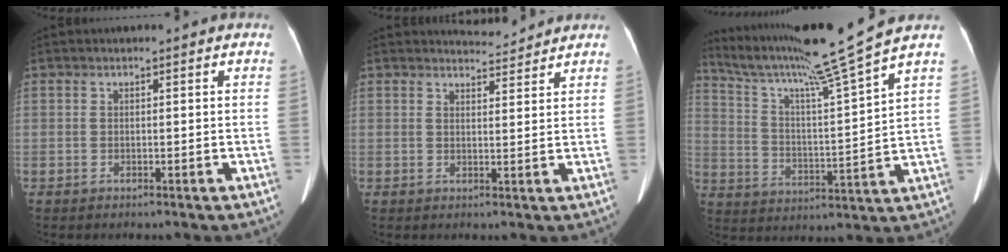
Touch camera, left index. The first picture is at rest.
{"total": 3.5, "force": [3.5, 0.0, -0.3], "torque": [-0.009, -0.002, 0.053]}
{"total": 16.0, "force": [13.4, -3.5, 8.1], "torque": [-0.143, -0.027, 0.218]}